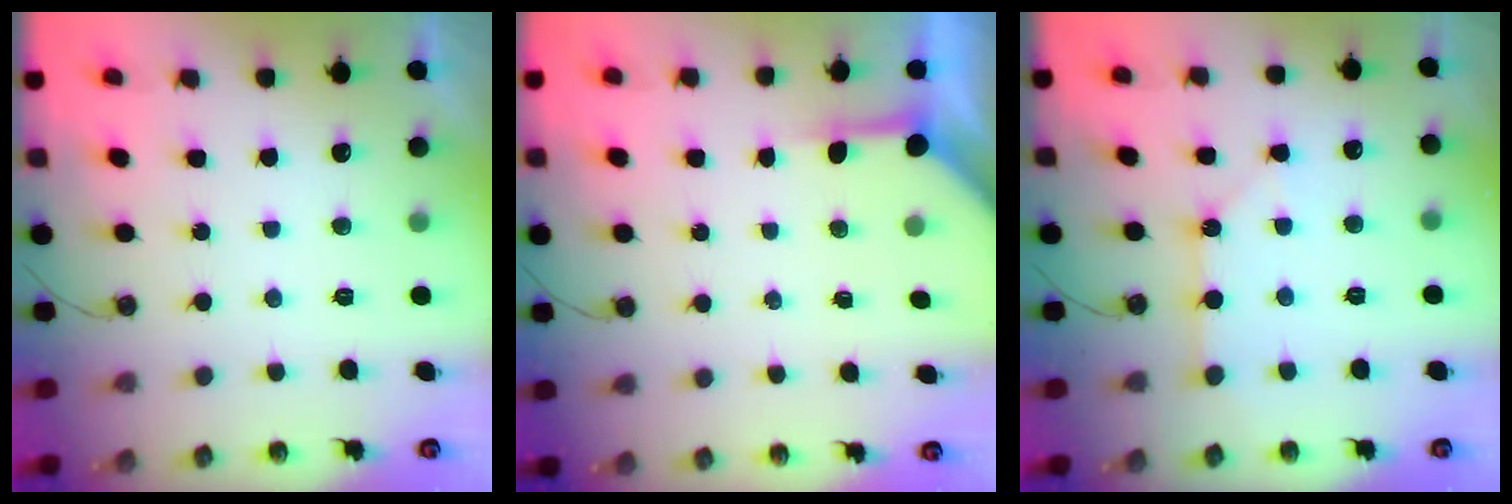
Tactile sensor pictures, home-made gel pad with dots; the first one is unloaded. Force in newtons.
{"total": 3.8, "press": 3.8, "slide": 0.4}
{"total": 3.0, "press": 3.0, "slide": 0.1}